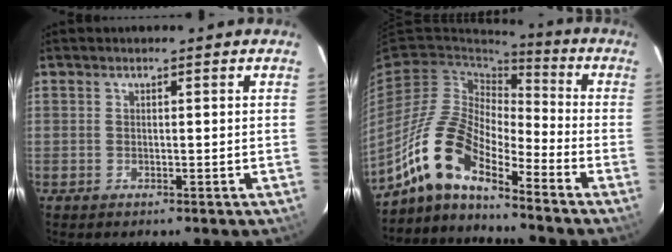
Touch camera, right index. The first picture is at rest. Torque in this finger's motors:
{"motor_torque": [1.14, -1.00, 0.77, 0.13]}